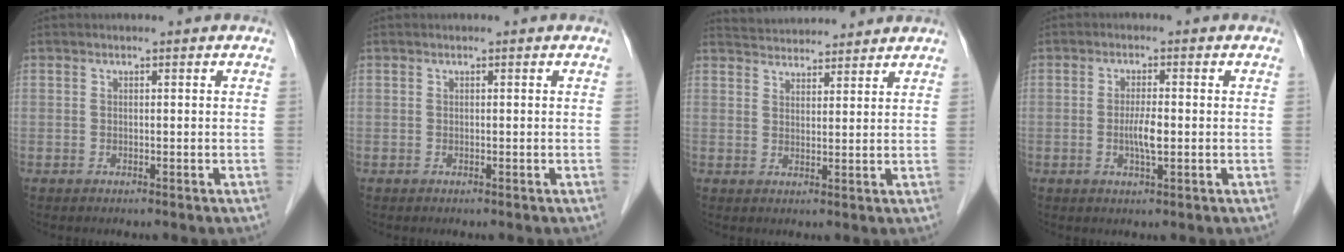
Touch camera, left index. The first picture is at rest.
{"total": 0.0}
{"total": 7.8, "force": [7.6, 1.2, 1.2], "torque": [-0.023, 0.029, 0.112]}
{"total": 3.3, "force": [-0.5, 0.4, 3.2], "torque": [-0.065, -0.003, -0.009]}